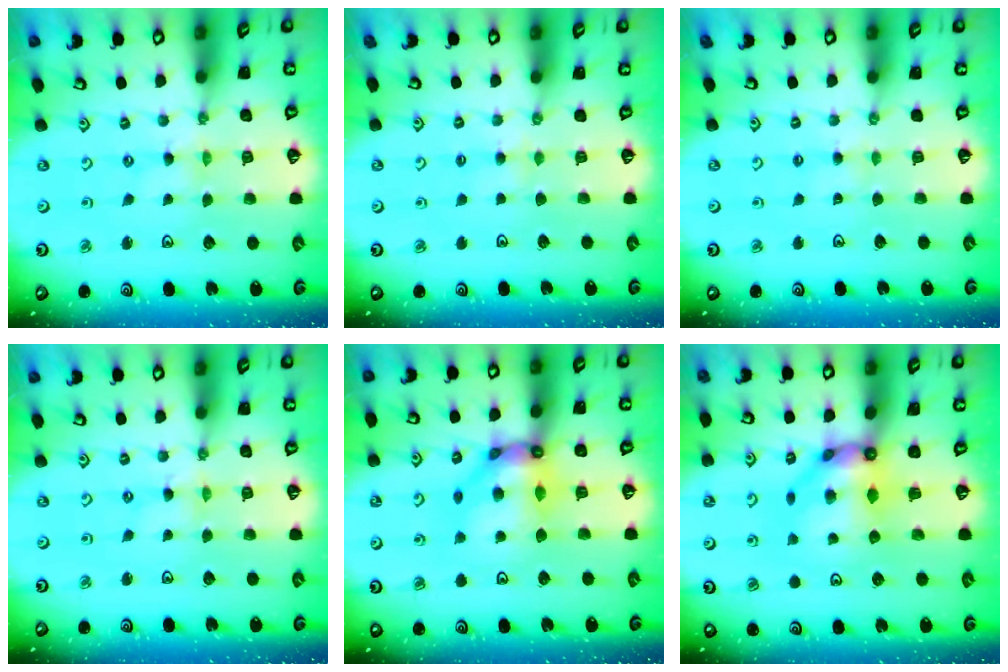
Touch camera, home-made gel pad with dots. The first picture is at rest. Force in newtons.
{"total": 4.0, "press": 4.0, "slide": 0.6}
{"total": 2.3, "press": 2.3, "slide": 0.4}
{"total": 0.8, "press": 0.7, "slide": 0.2}
{"total": 11.5, "press": 11.4, "slide": 1.5}
{"total": 10.3, "press": 10.2, "slide": 0.7}